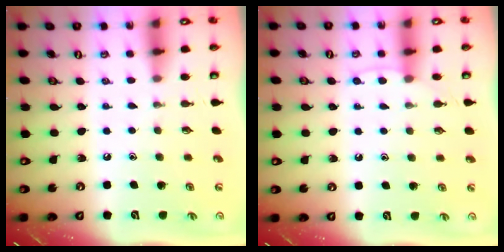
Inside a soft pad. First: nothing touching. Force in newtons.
{"total": 5.6, "press": 5.5, "slide": 0.6}